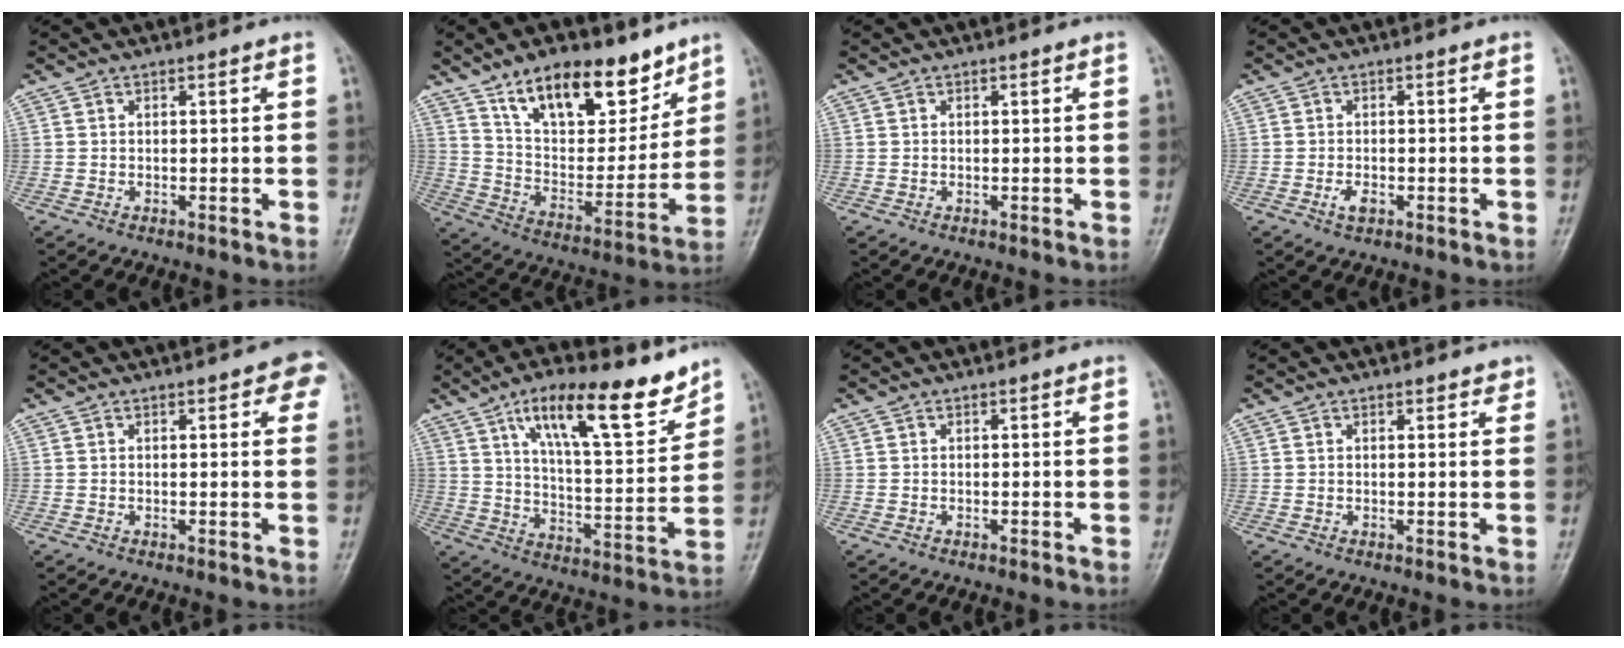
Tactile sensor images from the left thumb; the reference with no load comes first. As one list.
[{"total": 19.2, "force": [12.9, 9.0, 11.1], "torque": [-0.120, -0.070, 0.222]}, {"total": 0.0}, {"total": 2.2, "force": [-0.9, 1.2, 1.5], "torque": [-0.027, 0.000, -0.017]}, {"total": 5.0, "force": [2.5, 2.1, 3.8], "torque": [-0.018, -0.003, 0.020]}, {"total": 18.4, "force": [11.6, 5.6, 13.1], "torque": [-0.172, -0.059, 0.195]}, {"total": 0.0}, {"total": 1.8, "force": [1.4, 0.9, 0.7], "torque": [0.007, -0.006, 0.011]}]